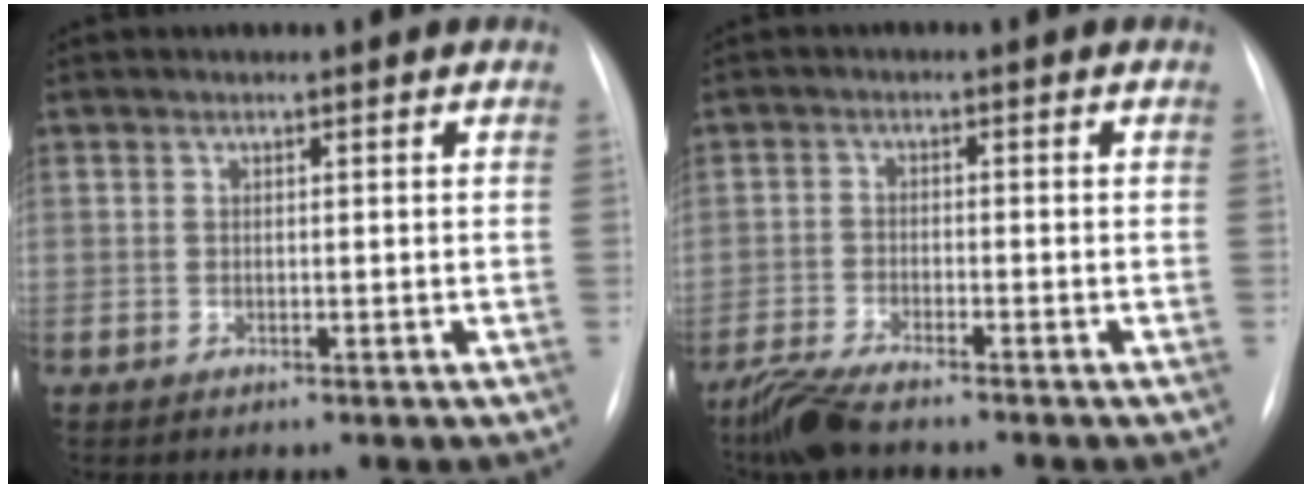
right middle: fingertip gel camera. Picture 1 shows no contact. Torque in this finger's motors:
{"motor_torque": [-0.05, -0.18, 0.05, 0.02]}